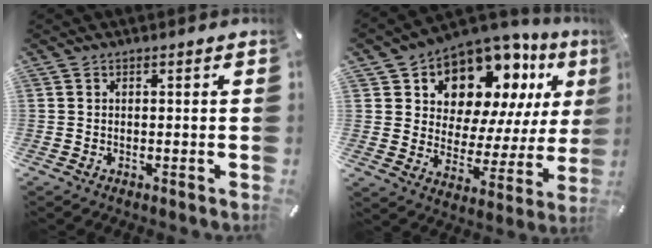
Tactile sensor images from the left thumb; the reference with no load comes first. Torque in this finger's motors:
{"motor_torque": [2.60, 2.41, 1.52, -1.25, 0.37]}